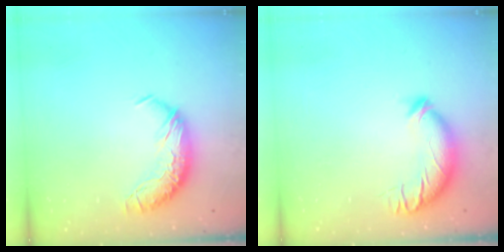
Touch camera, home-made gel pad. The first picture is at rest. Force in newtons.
{"total": 3.0, "press": 2.6, "slide": 1.5}